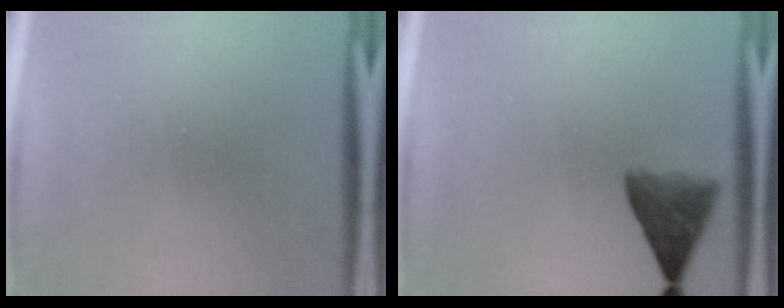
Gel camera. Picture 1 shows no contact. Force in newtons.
{"total": 5.8}